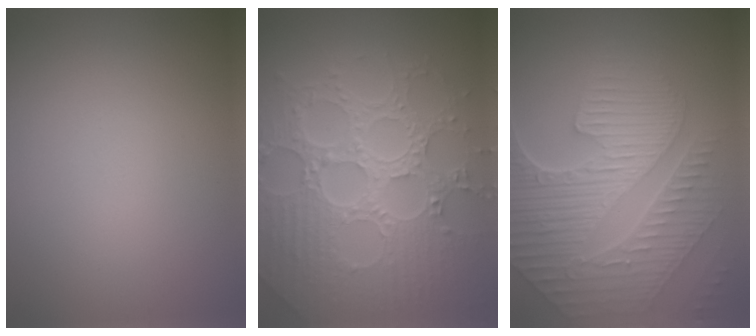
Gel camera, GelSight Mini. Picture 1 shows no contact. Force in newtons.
{"total": 8.2, "press": 6.0, "slide": 5.5}
{"total": 9.1, "press": 6.1, "slide": 6.7}